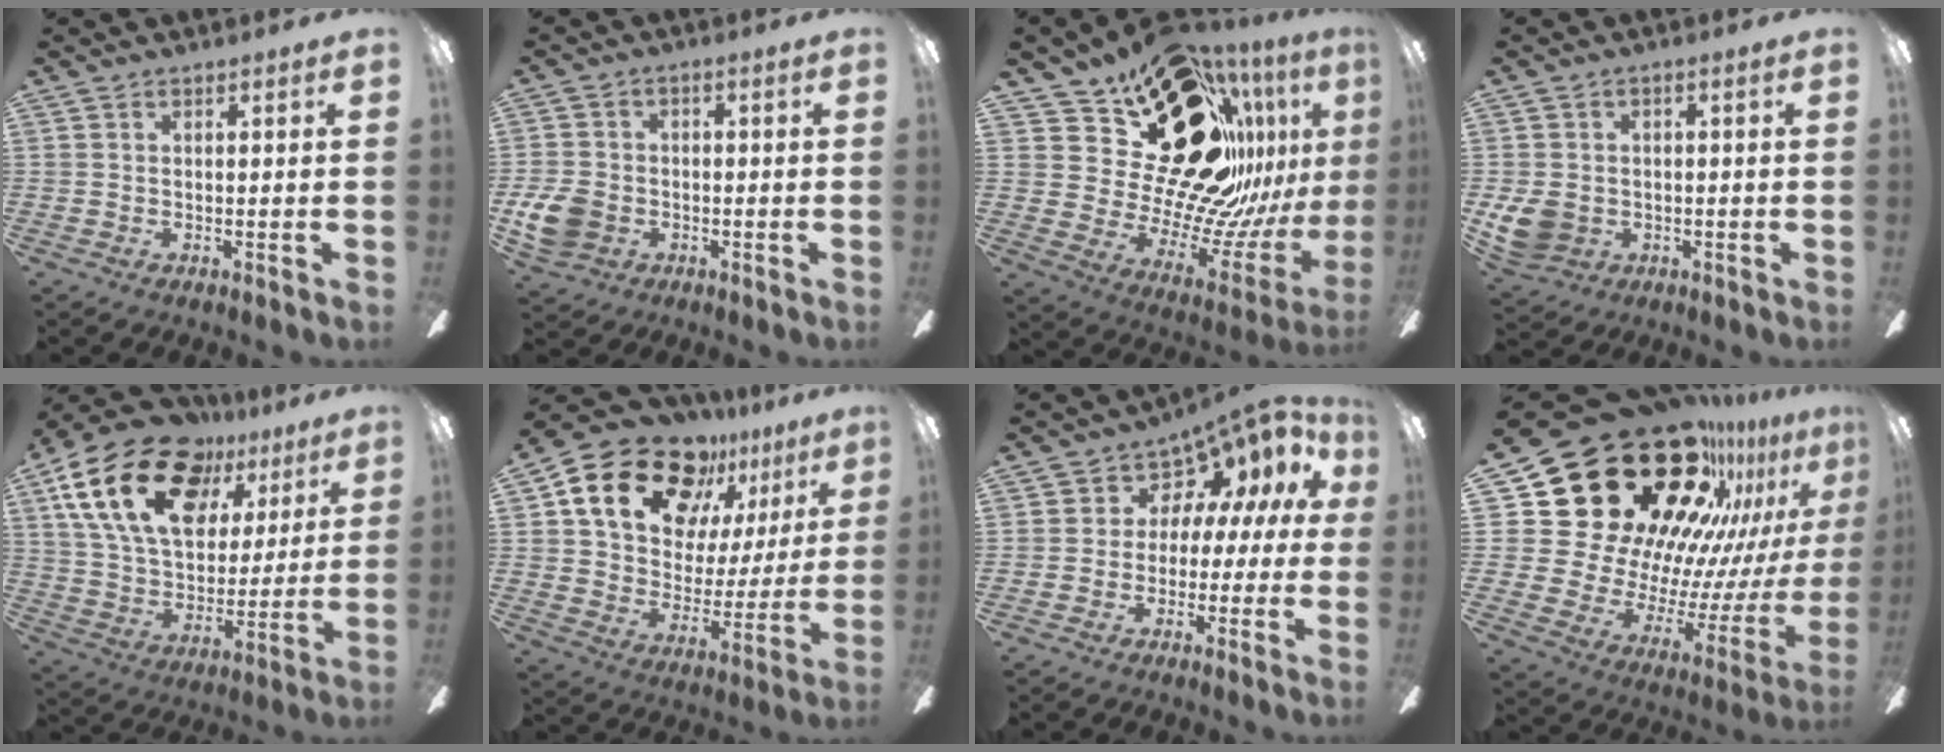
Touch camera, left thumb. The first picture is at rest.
{"total": 7.9, "force": [-2.4, 6.3, 4.2], "torque": [-0.093, 0.016, -0.042]}
{"total": 29.9, "force": [15.1, 16.5, 19.9], "torque": [-0.288, -0.134, 0.305]}
{"total": 6.9, "force": [-1.2, 5.9, 3.4], "torque": [-0.085, 0.007, -0.022]}
{"total": 23.9, "force": [12.5, 14.3, 14.6], "torque": [-0.267, -0.056, 0.222]}
{"total": 20.2, "force": [12.8, 12.3, 9.7], "torque": [-0.171, -0.068, 0.231]}
{"total": 6.8, "force": [3.5, 4.9, 3.2], "torque": [-0.053, -0.037, 0.061]}
{"total": 35.0, "force": [21.6, 19.6, 19.3], "torque": [-0.277, -0.193, 0.439]}